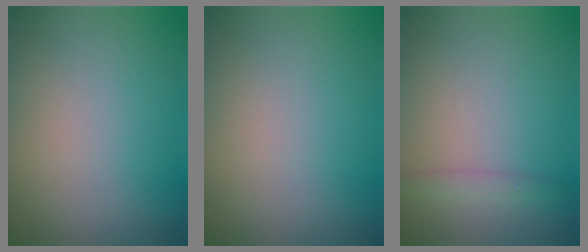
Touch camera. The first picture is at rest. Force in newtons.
{"total": 0.0}
{"total": 1.1, "press": 1.1, "slide": 0.1}